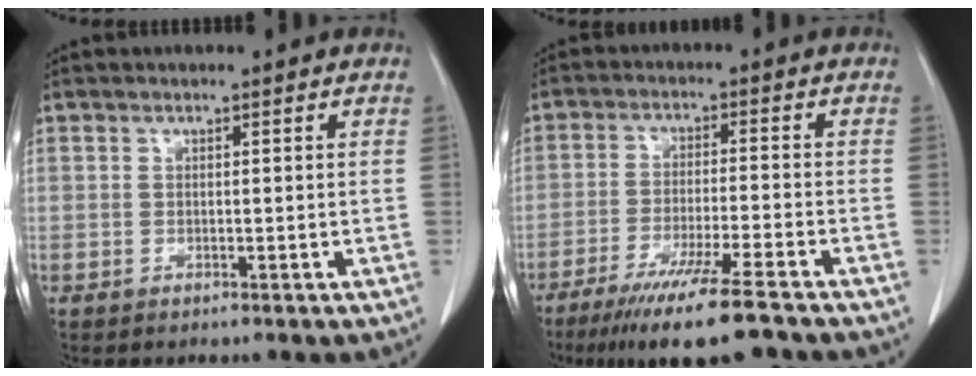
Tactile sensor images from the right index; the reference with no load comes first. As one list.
[{"total": 12.3, "force": [-9.3, -0.1, 8.0], "torque": [-0.132, -0.036, -0.151]}]